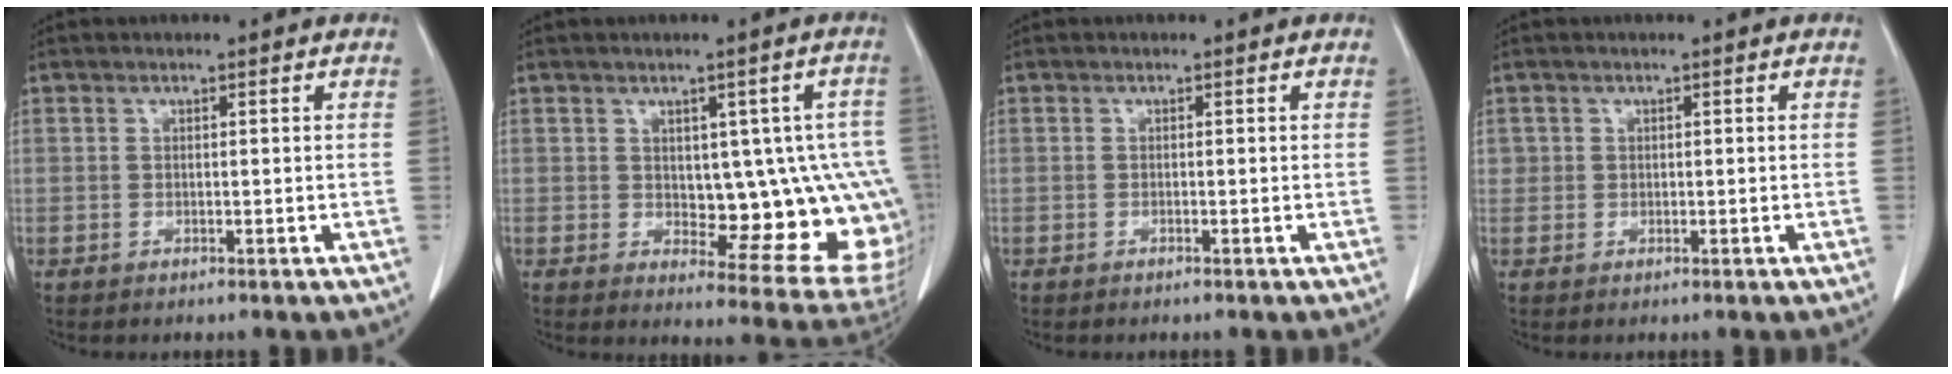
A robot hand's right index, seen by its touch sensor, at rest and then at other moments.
{"total": 13.2, "force": [0.2, 5.7, 11.9], "torque": [-0.112, 0.010, 0.018]}
{"total": 0.0}
{"total": 1.1, "force": [0.3, 1.0, 0.1], "torque": [0.012, 0.003, 0.000]}